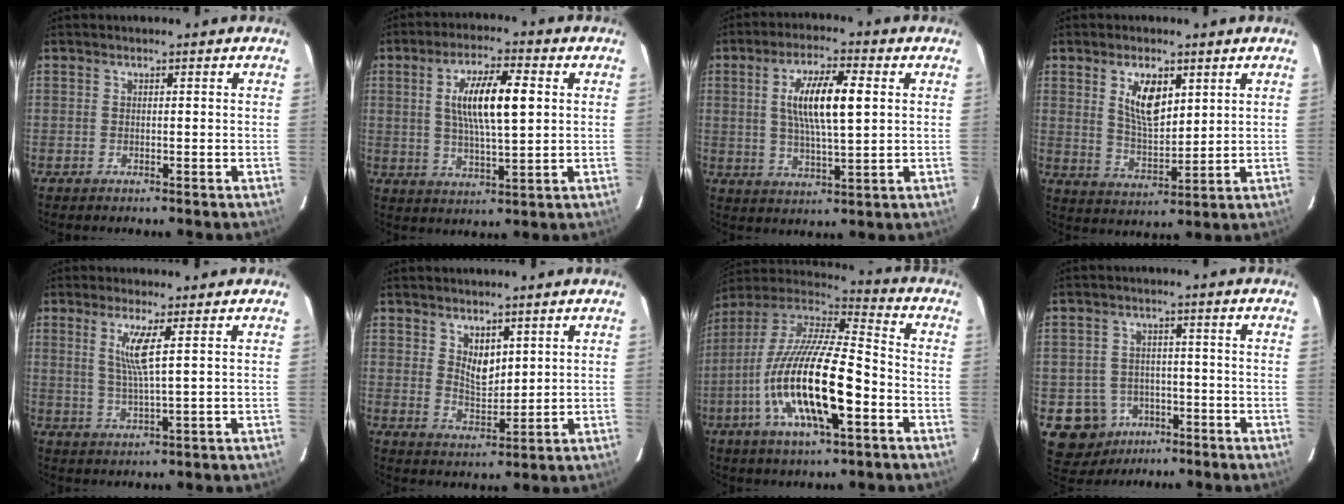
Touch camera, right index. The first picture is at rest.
{"total": 11.1, "force": [2.2, 2.8, 10.5], "torque": [-0.191, 0.007, 0.041]}
{"total": 10.8, "force": [2.2, 2.6, 10.2], "torque": [-0.190, 0.006, 0.040]}
{"total": 8.4, "force": [3.6, 3.8, 6.5], "torque": [-0.116, 0.000, 0.075]}
{"total": 5.2, "force": [1.9, -0.4, 4.8], "torque": [-0.094, -0.010, 0.038]}
{"total": 5.1, "force": [2.6, 2.8, 3.3], "torque": [-0.049, -0.005, 0.049]}
{"total": 22.5, "force": [-7.3, 6.0, 20.4], "torque": [-0.385, -0.028, -0.141]}
{"total": 8.9, "force": [-4.2, 7.7, 1.5], "torque": [-0.058, 0.027, -0.051]}